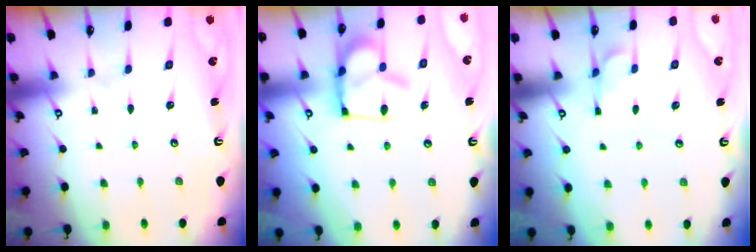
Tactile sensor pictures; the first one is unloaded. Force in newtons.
{"total": 7.4, "press": 7.2, "slide": 1.3}
{"total": 1.6, "press": 1.0, "slide": 1.3}